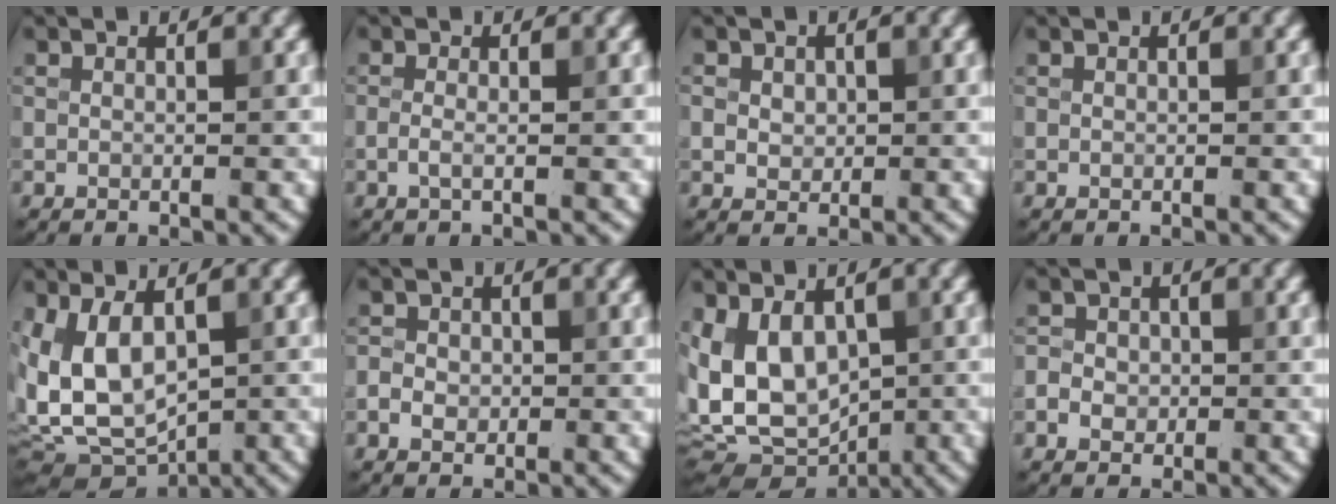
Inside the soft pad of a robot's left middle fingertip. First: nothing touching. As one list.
[{"total": 1.1, "force": [-0.3, 0.3, 1.0], "torque": [-0.022, -0.005, -0.008]}, {"total": 1.7, "force": [0.3, 1.5, 0.8], "torque": [-0.010, -0.002, 0.006]}, {"total": 0.0}, {"total": 7.9, "force": [-0.3, 4.3, 6.7], "torque": [-0.135, -0.011, 0.001]}, {"total": 1.9, "force": [-0.5, 1.6, 0.9], "torque": [-0.014, -0.001, -0.011]}, {"total": 10.0, "force": [-0.3, 6.7, 7.4], "torque": [-0.143, -0.011, -0.001]}, {"total": 2.2, "force": [-0.4, 1.9, 0.8], "torque": [-0.005, 0.001, -0.012]}]